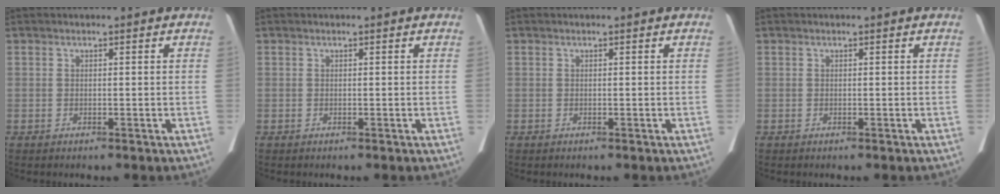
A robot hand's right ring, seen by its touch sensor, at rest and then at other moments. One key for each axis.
{"total": 0.0}
{"total": 0.0}
{"total": 0.0}